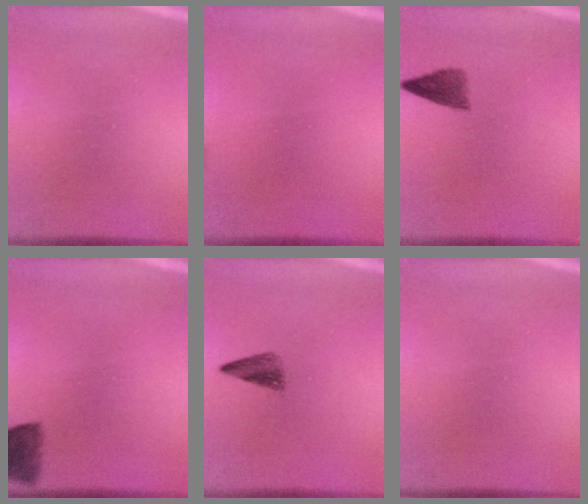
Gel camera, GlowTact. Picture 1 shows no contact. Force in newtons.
{"total": 0.6}
{"total": 3.0}
{"total": 5.2}
{"total": 2.7}
{"total": 0.0}